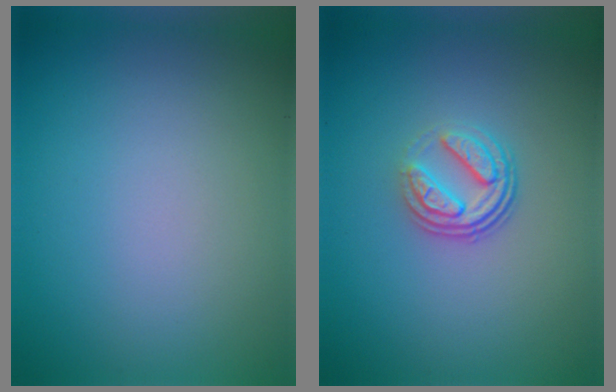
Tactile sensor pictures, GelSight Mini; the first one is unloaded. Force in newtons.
{"total": 3.5, "press": 2.5, "slide": 2.5}